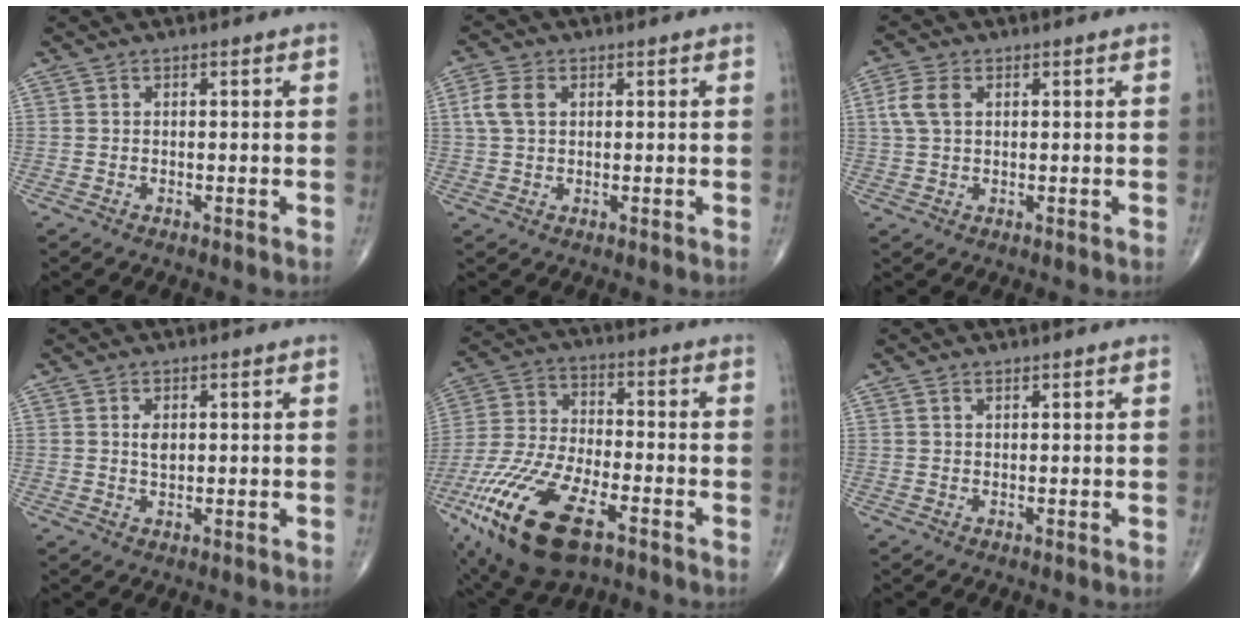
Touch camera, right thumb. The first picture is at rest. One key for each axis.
{"total": 4.7, "fx": 1.2, "fy": 3.1, "fz": 3.3, "tx": -0.075, "ty": 0.007, "tz": 0.023}
{"total": 4.6, "fx": 1.3, "fy": 2.9, "fz": 3.4, "tx": -0.081, "ty": 0.008, "tz": 0.024}
{"total": 2.2, "fx": 0.6, "fy": 1.2, "fz": 1.7, "tx": -0.027, "ty": -0.005, "tz": 0.013}
{"total": 21.3, "fx": -10.6, "fy": 9.0, "fz": 16.2, "tx": -0.357, "ty": 0.010, "tz": -0.192}
{"total": 0.6, "fx": 0.5, "fy": 0.2, "fz": 0.3, "tx": -0.006, "ty": -0.004, "tz": 0.008}